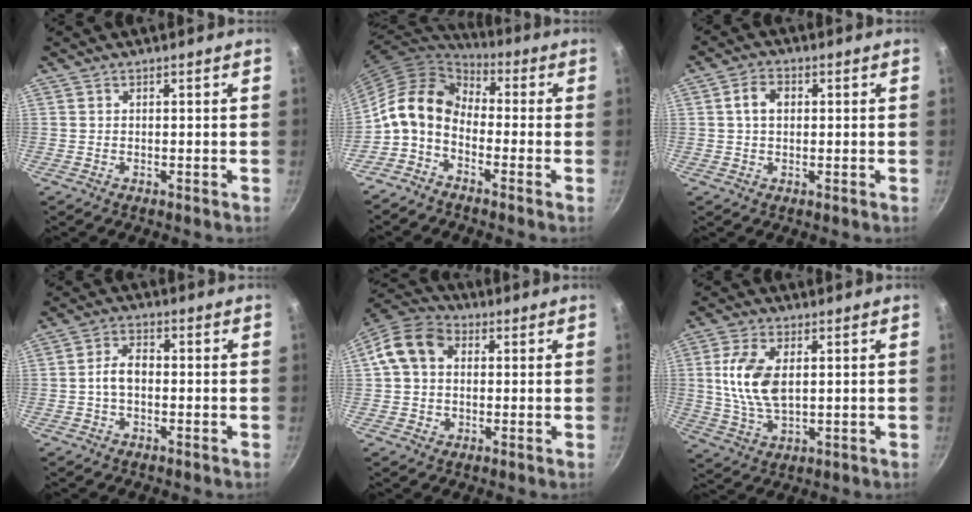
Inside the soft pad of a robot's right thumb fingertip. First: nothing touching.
{"total": 12.0, "force": [-1.9, 8.5, 8.2], "torque": [-0.142, 0.050, -0.061]}
{"total": 4.4, "force": [0.7, 3.1, 3.1], "torque": [-0.043, 0.011, 0.006]}
{"total": 4.9, "force": [-0.6, 3.1, 3.7], "torque": [-0.060, 0.022, -0.016]}
{"total": 11.2, "force": [1.9, 8.8, 6.6], "torque": [-0.100, 0.019, 0.016]}
{"total": 10.9, "force": [1.7, 6.0, 9.0], "torque": [-0.173, -0.005, 0.034]}